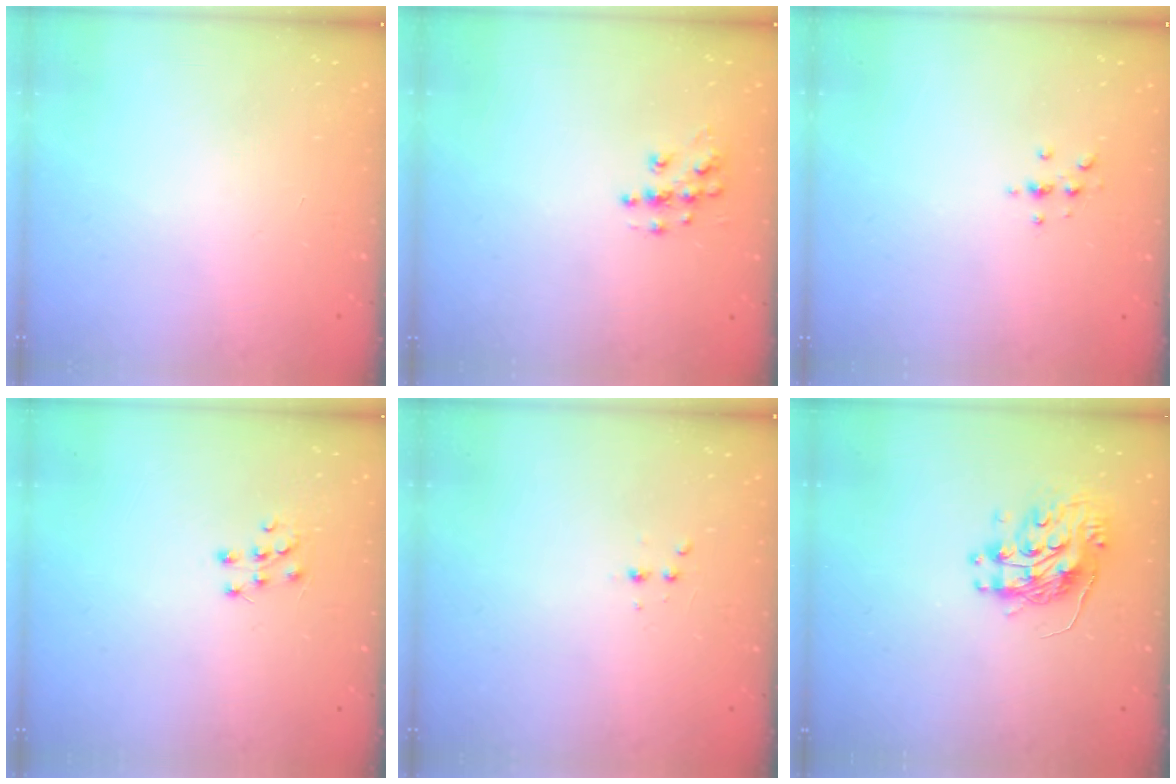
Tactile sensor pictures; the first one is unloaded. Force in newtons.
{"total": 7.3, "press": 7.3, "slide": 0.2}
{"total": 2.3, "press": 2.3, "slide": 0.2}
{"total": 7.2, "press": 7.1, "slide": 0.7}
{"total": 2.9, "press": 2.7, "slide": 1.0}
{"total": 10.7, "press": 10.6, "slide": 1.2}